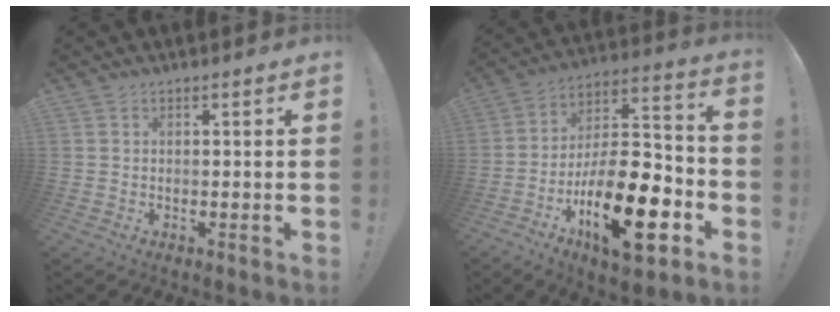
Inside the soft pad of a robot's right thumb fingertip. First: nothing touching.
{"total": 24.2, "force": [-9.7, 9.9, 19.8], "torque": [-0.339, 0.048, -0.152]}